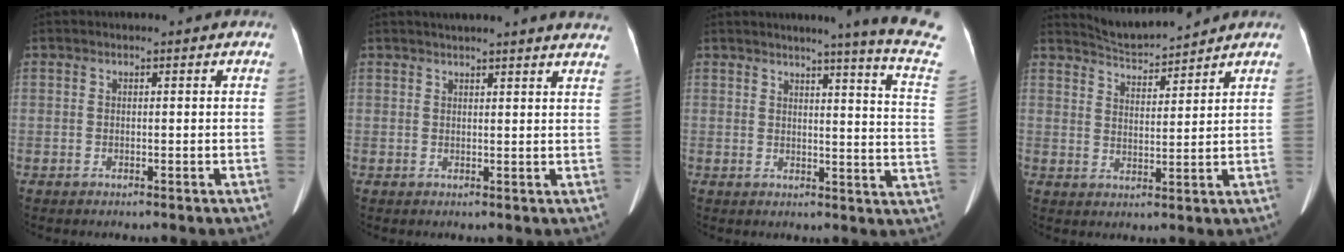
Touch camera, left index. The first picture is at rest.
{"total": 13.9, "force": [12.8, 0.7, 5.2], "torque": [-0.066, 0.001, 0.144]}
{"total": 14.3, "force": [12.2, -2.1, 7.3], "torque": [-0.097, -0.083, 0.120]}
{"total": 6.2, "force": [6.2, 0.2, 0.4], "torque": [-0.017, 0.011, 0.113]}